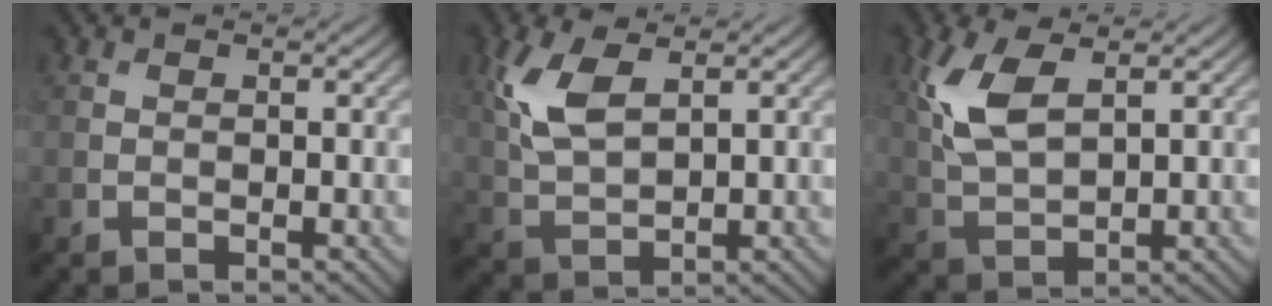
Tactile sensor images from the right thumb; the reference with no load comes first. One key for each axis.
{"total": 7.0, "fx": 2.8, "fy": 3.2, "fz": 5.5, "tx": -0.135, "ty": 0.005, "tz": 0.057}
{"total": 7.8, "fx": 2.9, "fy": 3.6, "fz": 6.3, "tx": -0.156, "ty": 0.006, "tz": 0.058}